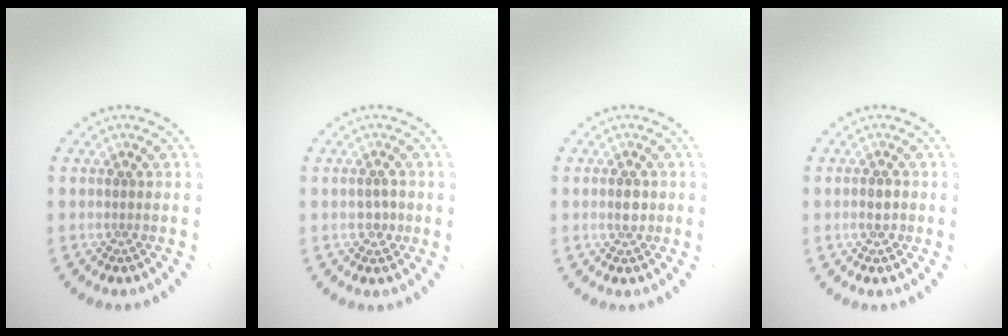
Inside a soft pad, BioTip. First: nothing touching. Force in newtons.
{"total": 1.5, "press": 1.4, "slide": 0.4}
{"total": 1.5, "press": 1.5, "slide": 0.2}
{"total": 1.4, "press": 1.3, "slide": 0.4}